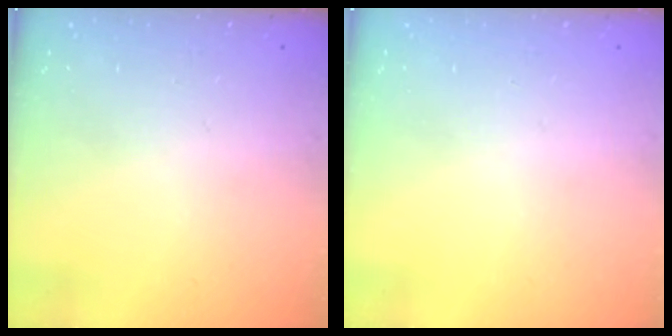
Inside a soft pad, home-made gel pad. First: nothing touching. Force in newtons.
{"total": 0.0}